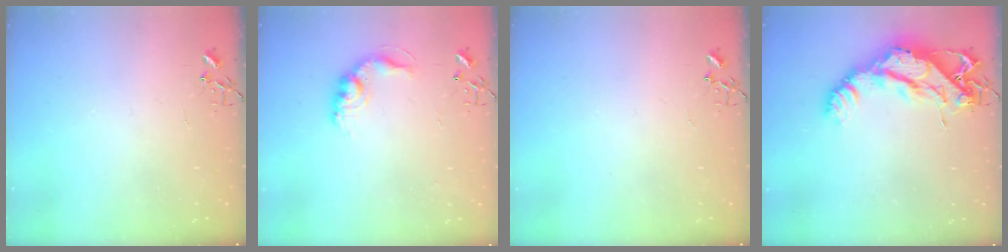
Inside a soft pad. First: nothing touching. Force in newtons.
{"total": 12.6, "press": 12.5, "slide": 0.6}
{"total": 0.0}
{"total": 15.1, "press": 15.0, "slide": 1.6}